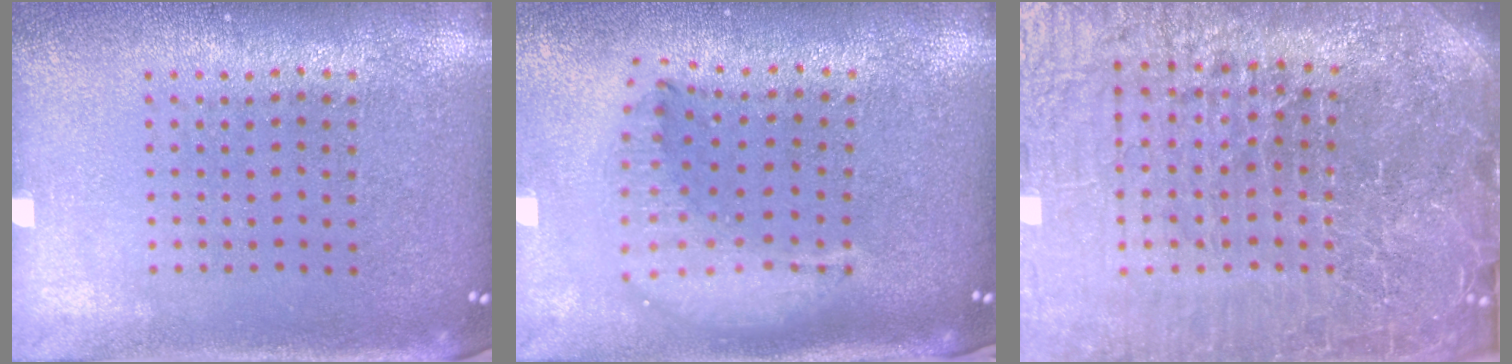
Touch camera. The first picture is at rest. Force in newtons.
{"total": 2.2, "press": 1.7, "slide": 1.4}
{"total": 7.8, "press": 6.7, "slide": 3.9}